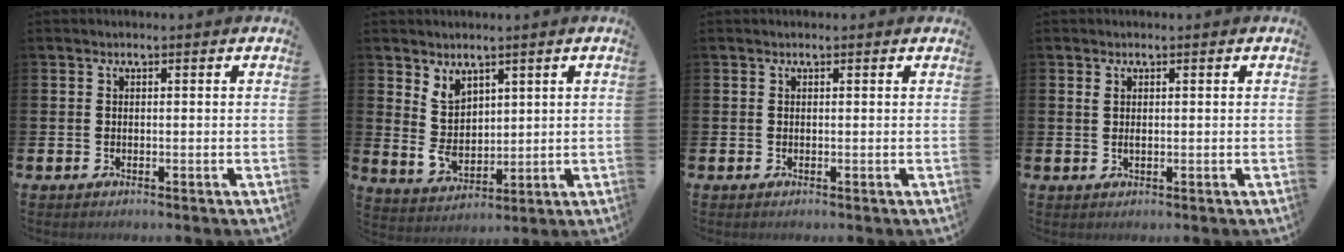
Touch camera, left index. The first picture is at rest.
{"total": 4.9, "force": [2.5, 3.6, 2.1], "torque": [-0.041, -0.001, 0.045]}
{"total": 0.0}
{"total": 0.9, "force": [0.5, 0.4, 0.7], "torque": [-0.002, -0.002, 0.005]}